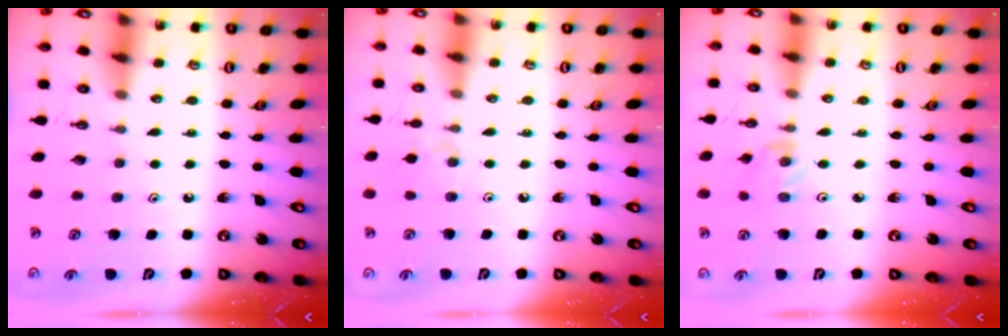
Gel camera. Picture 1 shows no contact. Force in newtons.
{"total": 4.7, "press": 4.6, "slide": 0.8}
{"total": 0.9, "press": 0.9, "slide": 0.2}